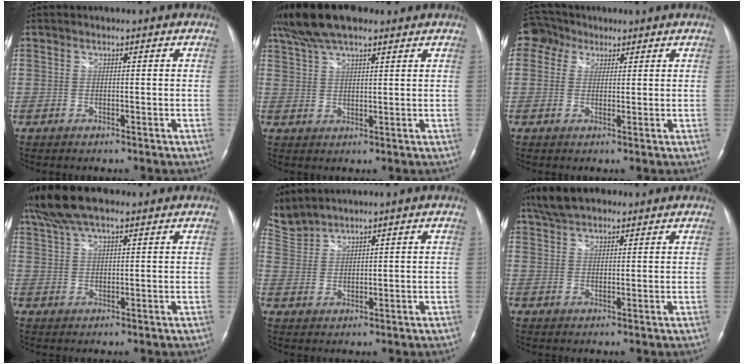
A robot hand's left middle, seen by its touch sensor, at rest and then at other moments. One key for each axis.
{"total": 10.8, "fx": 8.2, "fy": 2.8, "fz": 6.4, "tx": -0.127, "ty": 0.036, "tz": 0.148}
{"total": 4.5, "fx": 2.3, "fy": 3.7, "fz": 0.9, "tx": -0.025, "ty": 0.024, "tz": 0.045}
{"total": 9.4, "fx": 7.2, "fy": 2.3, "fz": 5.6, "tx": -0.114, "ty": 0.035, "tz": 0.132}
{"total": 5.3, "fx": 5.3, "fy": 0.2, "fz": 0.2, "tx": -0.026, "ty": 0.018, "tz": 0.120}
{"total": 6.9, "fx": 5.4, "fy": 2.6, "fz": 3.3, "tx": -0.067, "ty": 0.024, "tz": 0.101}